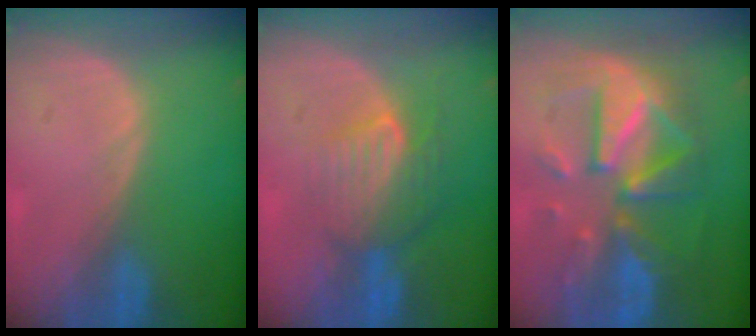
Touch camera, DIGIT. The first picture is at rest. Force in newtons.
{"total": 7.5, "press": 7.3, "slide": 1.6}
{"total": 12.1, "press": 12.0, "slide": 1.3}